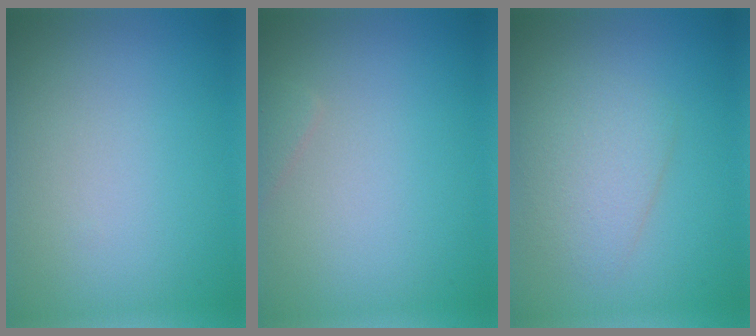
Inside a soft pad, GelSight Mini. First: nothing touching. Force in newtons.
{"total": 0.8, "press": 0.8, "slide": 0.0}
{"total": 3.0, "press": 3.0, "slide": 0.1}